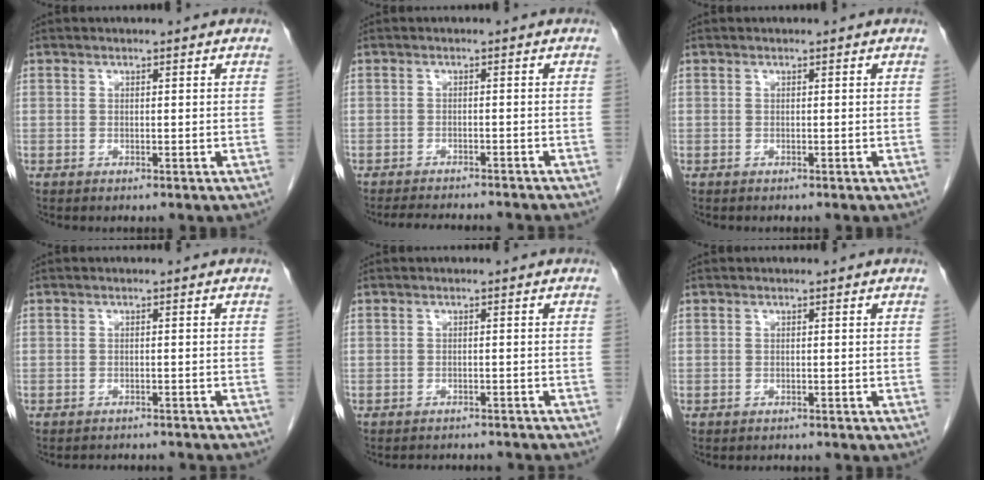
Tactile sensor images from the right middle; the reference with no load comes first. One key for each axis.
{"total": 9.9, "fx": -9.2, "fy": 1.2, "fz": 3.5, "tx": -0.050, "ty": -0.008, "tz": -0.115}
{"total": 0.0}
{"total": 6.7, "fx": -6.4, "fy": 1.0, "fz": 1.5, "tx": -0.017, "ty": -0.002, "tz": -0.073}
{"total": 7.1, "fx": -6.9, "fy": 1.1, "fz": 1.5, "tx": -0.016, "ty": 0.001, "tz": -0.077}
{"total": 1.9, "fx": -1.9, "fy": 0.3, "fz": 0.3, "tx": -0.008, "ty": -0.007, "tz": -0.023}